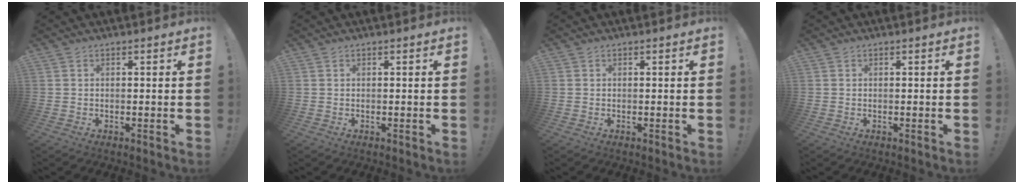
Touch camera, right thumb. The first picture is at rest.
{"total": 0.0}
{"total": 0.0}
{"total": 0.0}